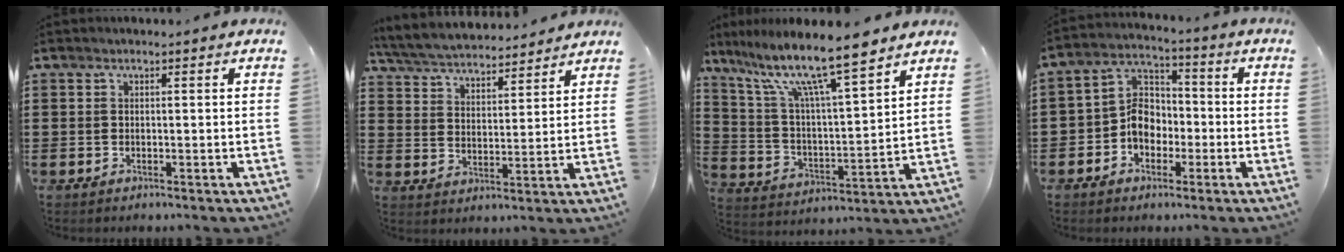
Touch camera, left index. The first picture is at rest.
{"total": 5.3, "force": [5.2, 0.5, 0.9], "torque": [-0.042, -0.030, 0.088]}
{"total": 12.0, "force": [9.4, 1.0, 7.4], "torque": [-0.166, -0.050, 0.156]}
{"total": 7.0, "force": [-2.2, 5.5, 3.7], "torque": [-0.096, 0.012, -0.048]}